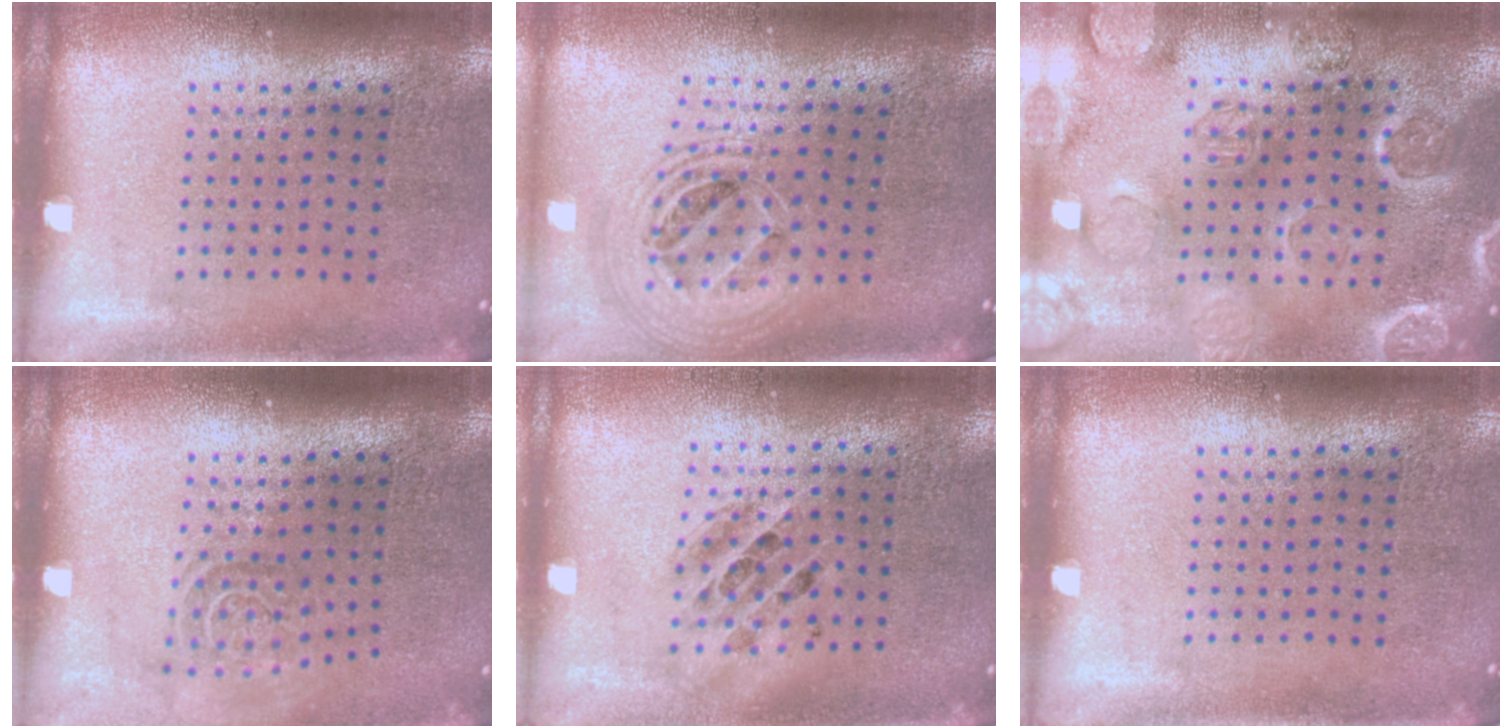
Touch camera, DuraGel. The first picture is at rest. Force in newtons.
{"total": 2.2, "press": 1.7, "slide": 1.4}
{"total": 3.4, "press": 3.3, "slide": 0.8}
{"total": 1.6, "press": 1.1, "slide": 1.1}
{"total": 1.4, "press": 1.2, "slide": 0.7}
{"total": 0.0}